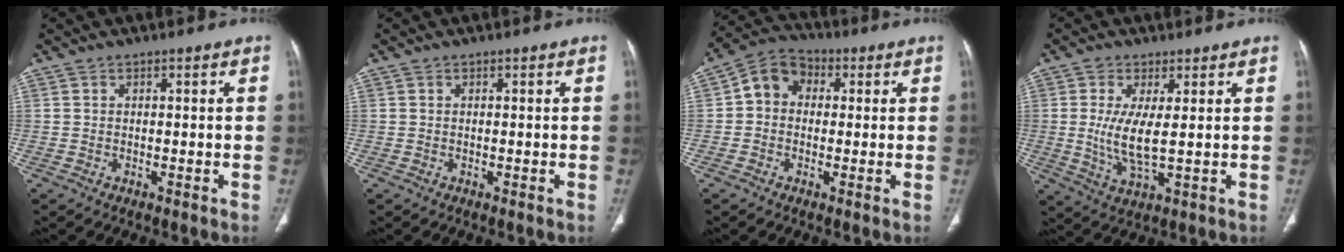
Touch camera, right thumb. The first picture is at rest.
{"total": 0.0}
{"total": 7.4, "force": [0.4, 6.2, 4.1], "torque": [-0.050, 0.024, -0.008]}
{"total": 7.5, "force": [0.6, 2.6, 7.1], "torque": [-0.150, -0.016, 0.014]}